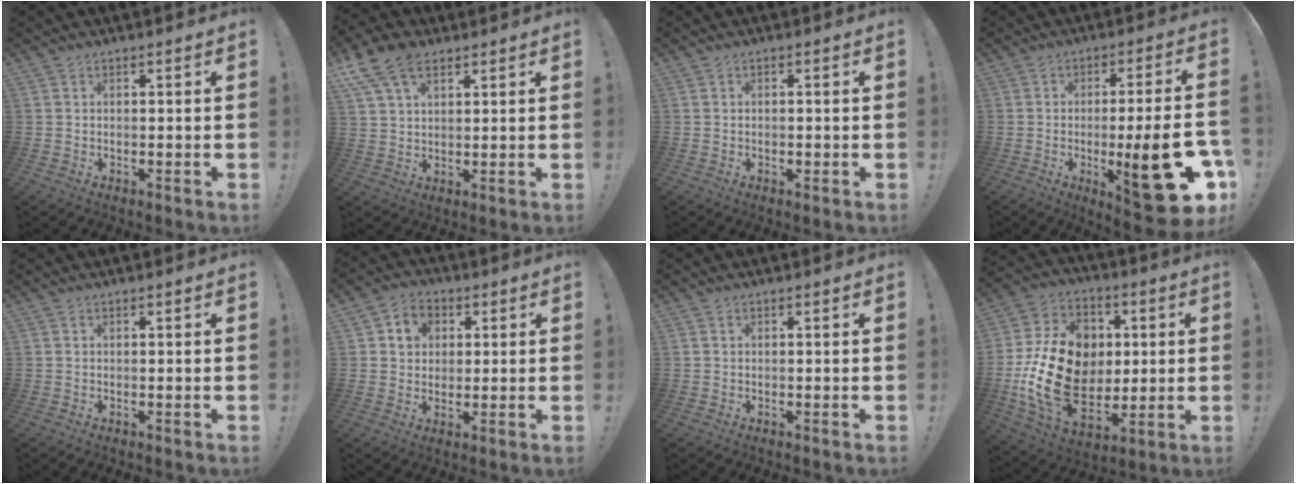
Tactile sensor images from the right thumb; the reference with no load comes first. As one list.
[{"total": 11.2, "force": [6.2, 6.6, 6.6], "torque": [-0.115, -0.014, 0.123]}, {"total": 1.0, "force": [-0.5, 0.7, 0.4], "torque": [-0.009, 0.004, -0.008]}, {"total": 22.0, "force": [-6.8, 5.0, 20.3], "torque": [-0.280, 0.016, -0.094]}, {"total": 0.0}, {"total": 7.2, "force": [2.6, 6.2, 2.4], "torque": [-0.031, -0.001, 0.050]}, {"total": 0.0}, {"total": 24.8, "force": [-0.5, 18.5, 16.5], "torque": [-0.312, 0.010, 0.017]}]